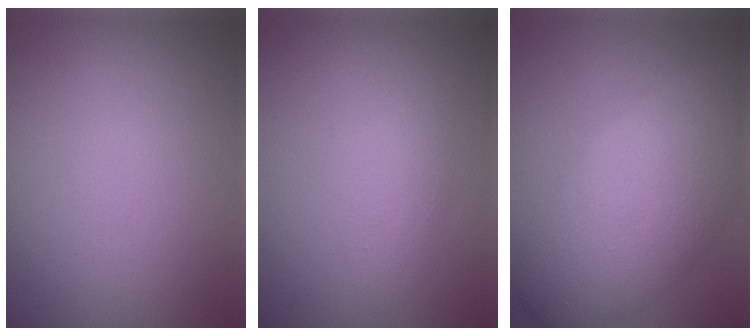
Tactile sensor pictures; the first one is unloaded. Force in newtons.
{"total": 1.8, "press": 1.8, "slide": 0.0}
{"total": 10.1, "press": 10.0, "slide": 0.9}